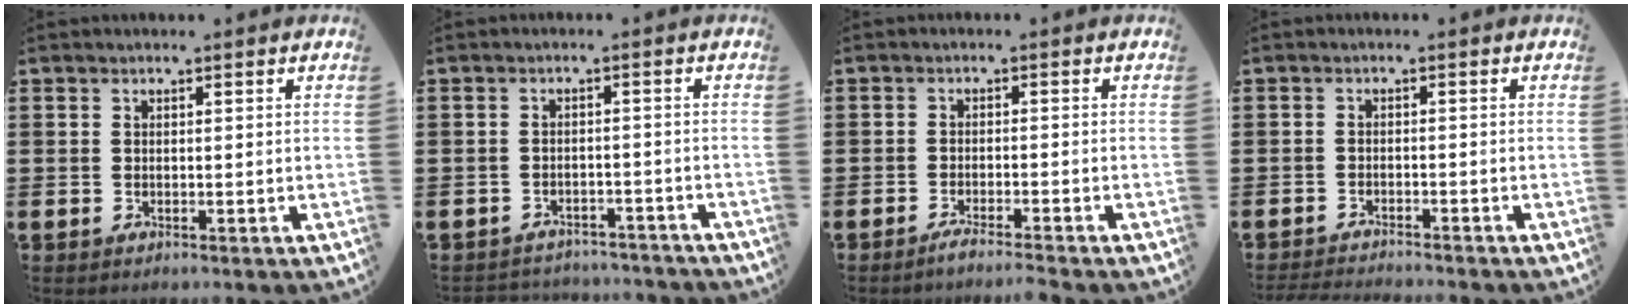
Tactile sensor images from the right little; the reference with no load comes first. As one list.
[{"total": 2.1, "force": [-2.0, 0.2, -0.2], "torque": [-0.004, 0.002, -0.046]}, {"total": 1.9, "force": [-1.7, -0.2, 0.9], "torque": [-0.013, 0.002, -0.032]}, {"total": 1.7, "force": [-1.7, -0.2, 0.2], "torque": [-0.003, 0.001, -0.035]}]